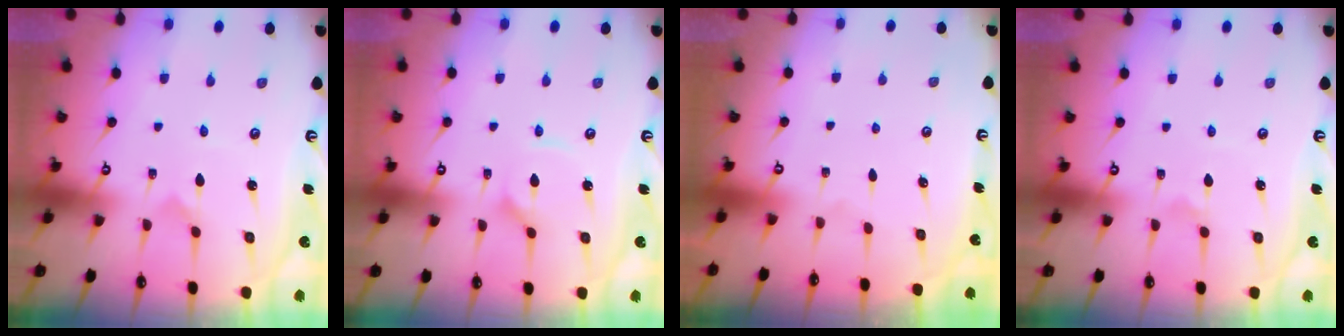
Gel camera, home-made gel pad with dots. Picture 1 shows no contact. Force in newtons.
{"total": 3.3, "press": 3.3, "slide": 0.4}
{"total": 0.0}
{"total": 1.0, "press": 0.9, "slide": 0.4}